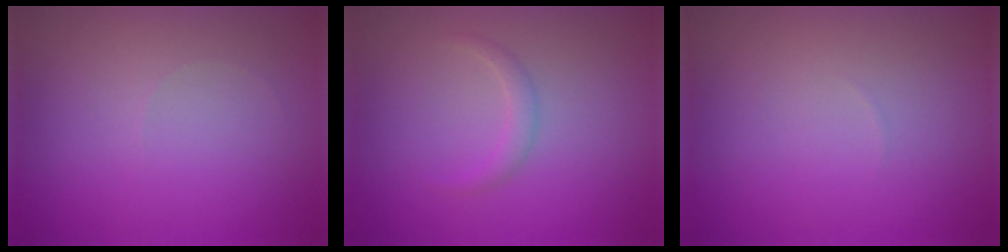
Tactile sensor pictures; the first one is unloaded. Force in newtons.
{"total": 1.2, "press": 1.1, "slide": 0.1}
{"total": 0.0}